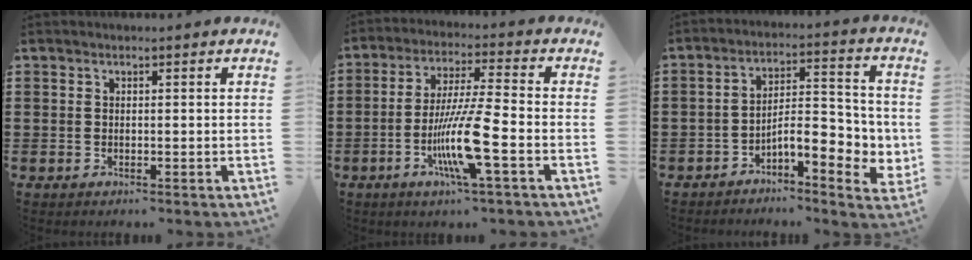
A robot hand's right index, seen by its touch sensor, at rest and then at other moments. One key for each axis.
{"total": 10.9, "fx": -3.9, "fy": 0.8, "fz": 10.1, "tx": -0.206, "ty": -0.015, "tz": -0.078}
{"total": 7.3, "fx": -2.4, "fy": 3.1, "fz": 6.2, "tx": -0.085, "ty": -0.015, "tz": -0.046}